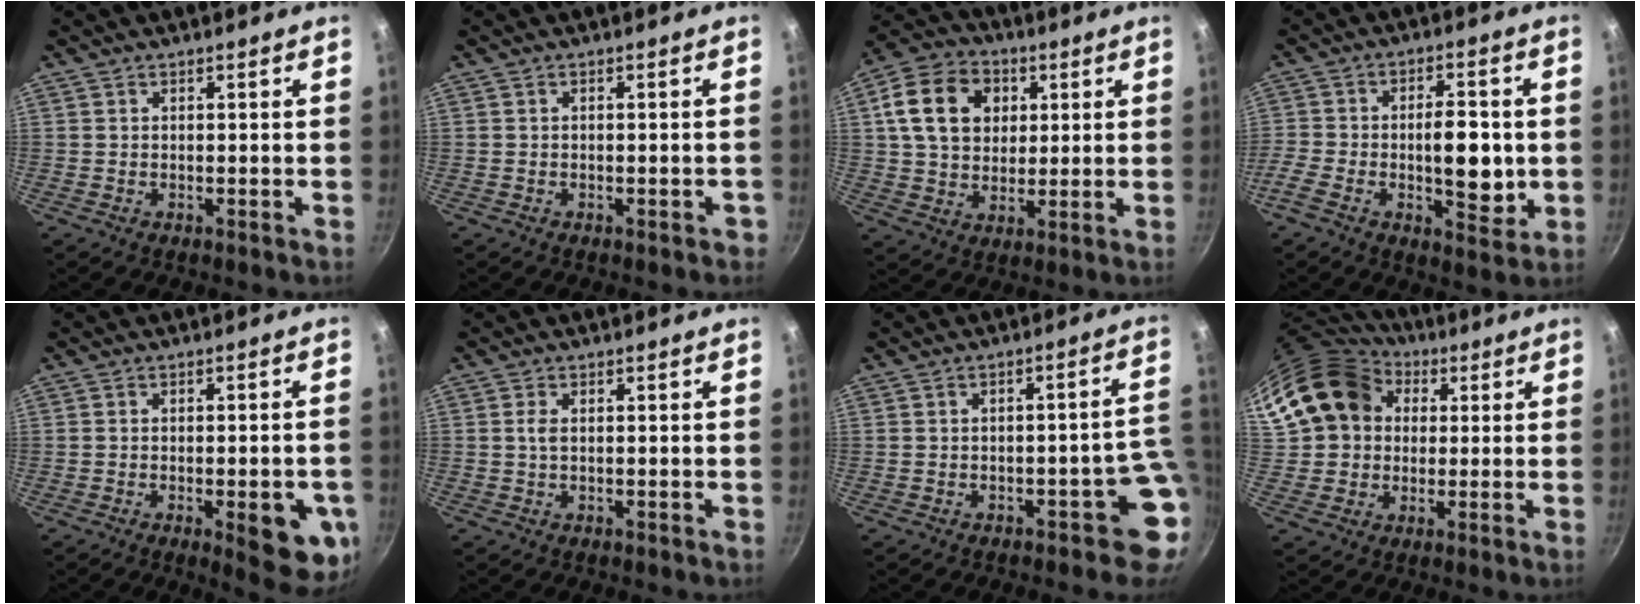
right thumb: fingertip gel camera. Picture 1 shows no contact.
{"total": 1.5, "force": [-0.8, 0.7, 1.1], "torque": [-0.007, 0.010, -0.005]}
{"total": 14.7, "force": [3.9, 11.3, 8.5], "torque": [-0.130, 0.007, 0.056]}
{"total": 12.3, "force": [-2.1, 5.9, 10.6], "torque": [-0.157, 0.012, -0.038]}
{"total": 11.6, "force": [-3.6, 4.0, 10.3], "torque": [-0.094, 0.006, -0.041]}
{"total": 1.4, "force": [0.1, 0.7, 1.3], "torque": [-0.027, 0.002, 0.002]}
{"total": 6.0, "force": [-2.2, 3.1, 4.6], "torque": [0.004, 0.038, -0.027]}
{"total": 17.2, "force": [5.1, 14.0, 8.7], "torque": [-0.140, 0.030, 0.087]}